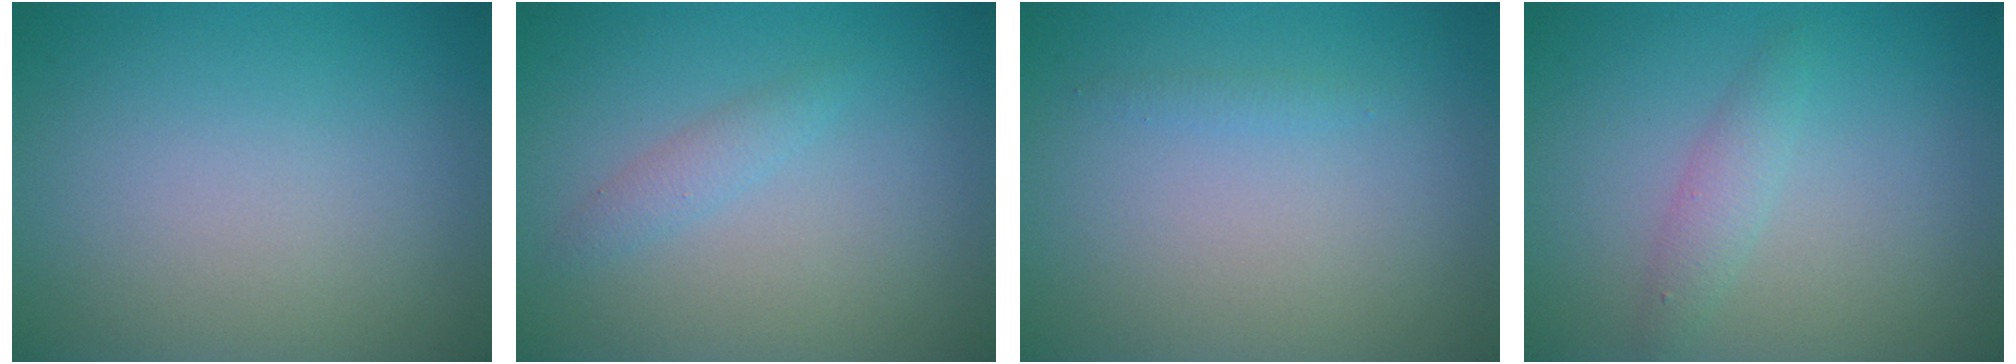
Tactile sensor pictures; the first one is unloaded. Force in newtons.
{"total": 1.3, "press": 1.3, "slide": 0.0}
{"total": 0.5, "press": 0.5, "slide": 0.0}
{"total": 1.6, "press": 1.6, "slide": 0.1}